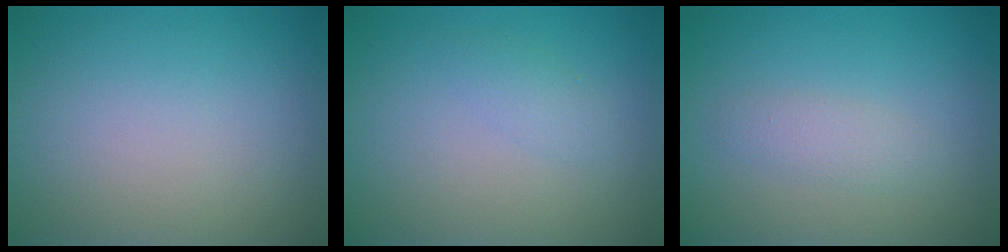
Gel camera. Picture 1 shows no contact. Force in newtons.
{"total": 1.2, "press": 1.2, "slide": 0.0}
{"total": 1.4, "press": 1.4, "slide": 0.1}